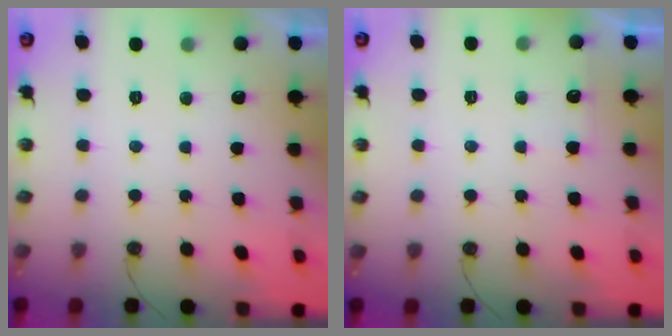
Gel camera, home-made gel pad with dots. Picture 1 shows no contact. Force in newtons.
{"total": 4.3, "press": 4.2, "slide": 0.5}